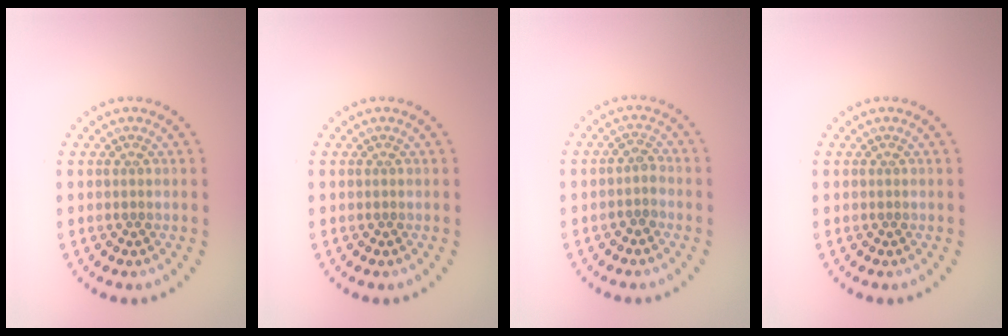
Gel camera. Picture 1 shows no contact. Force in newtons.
{"total": 0.0}
{"total": 1.5, "press": 1.2, "slide": 0.9}
{"total": 0.0}